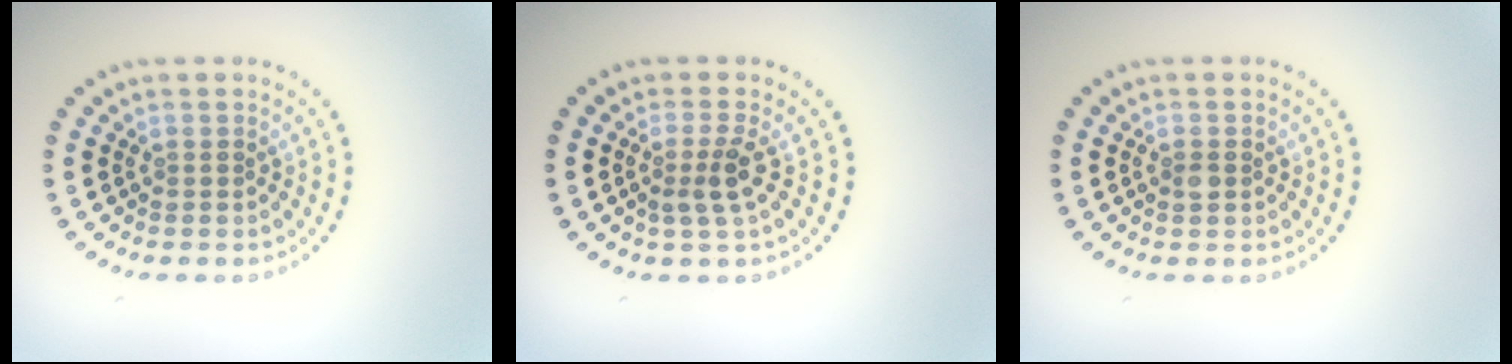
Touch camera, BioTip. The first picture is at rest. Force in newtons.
{"total": 2.3, "press": 1.8, "slide": 1.5}
{"total": 0.9, "press": 0.9, "slide": 0.0}